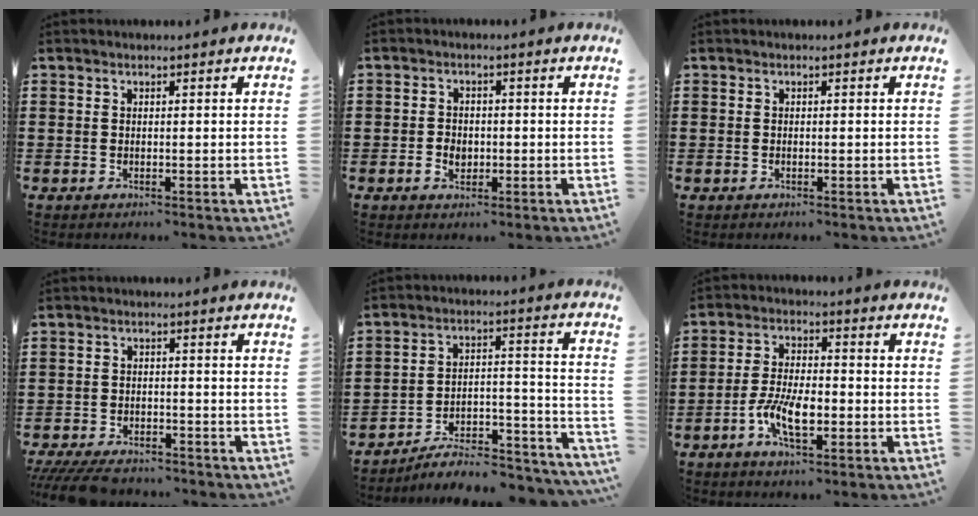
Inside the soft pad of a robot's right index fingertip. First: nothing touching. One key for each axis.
{"total": 2.4, "fx": -0.7, "fy": 1.6, "fz": 1.6, "tx": -0.033, "ty": -0.001, "tz": -0.014}
{"total": 0.0}
{"total": 4.5, "fx": -4.2, "fy": 0.9, "fz": 1.2, "tx": -0.040, "ty": -0.007, "tz": -0.088}
{"total": 6.3, "fx": -5.4, "fy": 1.9, "fz": 2.7, "tx": -0.038, "ty": 0.005, "tz": -0.102}
{"total": 7.4, "fx": -2.6, "fy": 3.1, "fz": 6.2, "tx": -0.137, "ty": -0.003, "tz": -0.052}